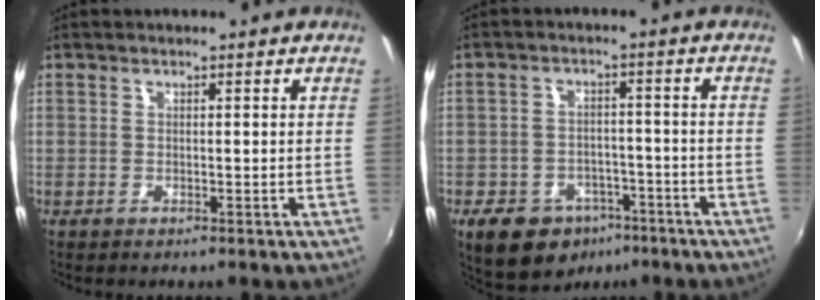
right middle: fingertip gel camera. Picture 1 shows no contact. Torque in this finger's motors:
{"motor_torque": [0.72, -0.83, 0.11, 0.04]}